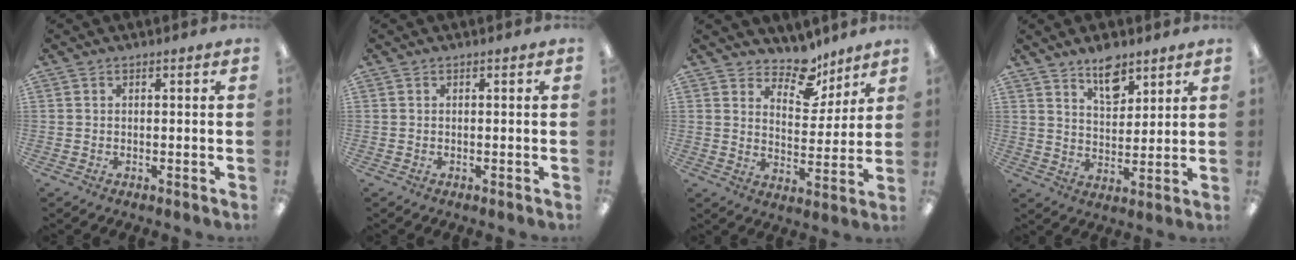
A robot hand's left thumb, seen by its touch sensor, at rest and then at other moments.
{"total": 0.0}
{"total": 10.4, "force": [8.4, 5.0, 3.8], "torque": [-0.049, -0.059, 0.150]}
{"total": 8.9, "force": [6.4, 4.4, 4.2], "torque": [-0.053, -0.036, 0.111]}